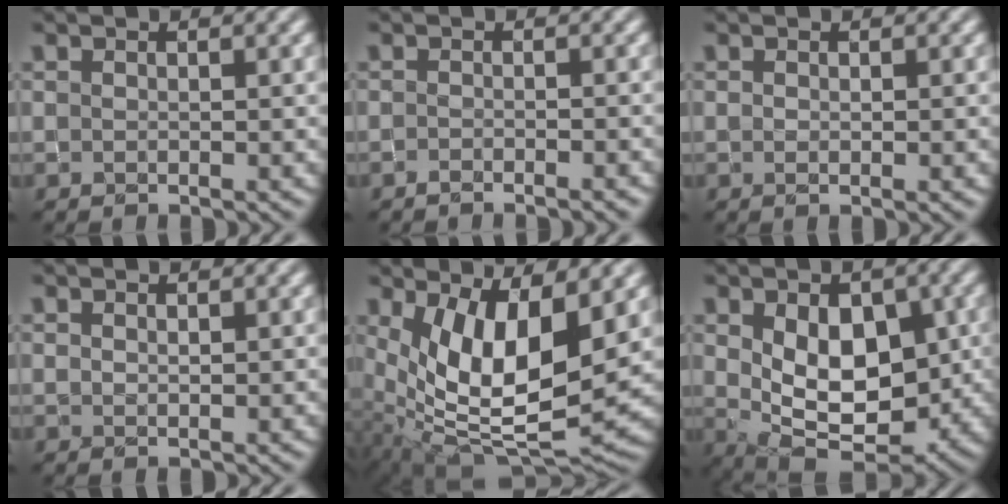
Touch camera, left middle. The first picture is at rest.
{"total": 1.8, "force": [-1.5, 0.2, 1.0], "torque": [-0.013, 0.004, -0.027]}
{"total": 0.8, "force": [-0.1, 0.1, 0.8], "torque": [-0.011, -0.004, 0.000]}
{"total": 0.6, "force": [0.5, 0.2, 0.3], "torque": [-0.006, 0.001, 0.010]}
{"total": 11.3, "force": [2.3, 5.0, 9.9], "torque": [-0.174, -0.022, 0.045]}
{"total": 8.9, "force": [0.3, 5.5, 7.0], "torque": [-0.111, -0.015, 0.016]}